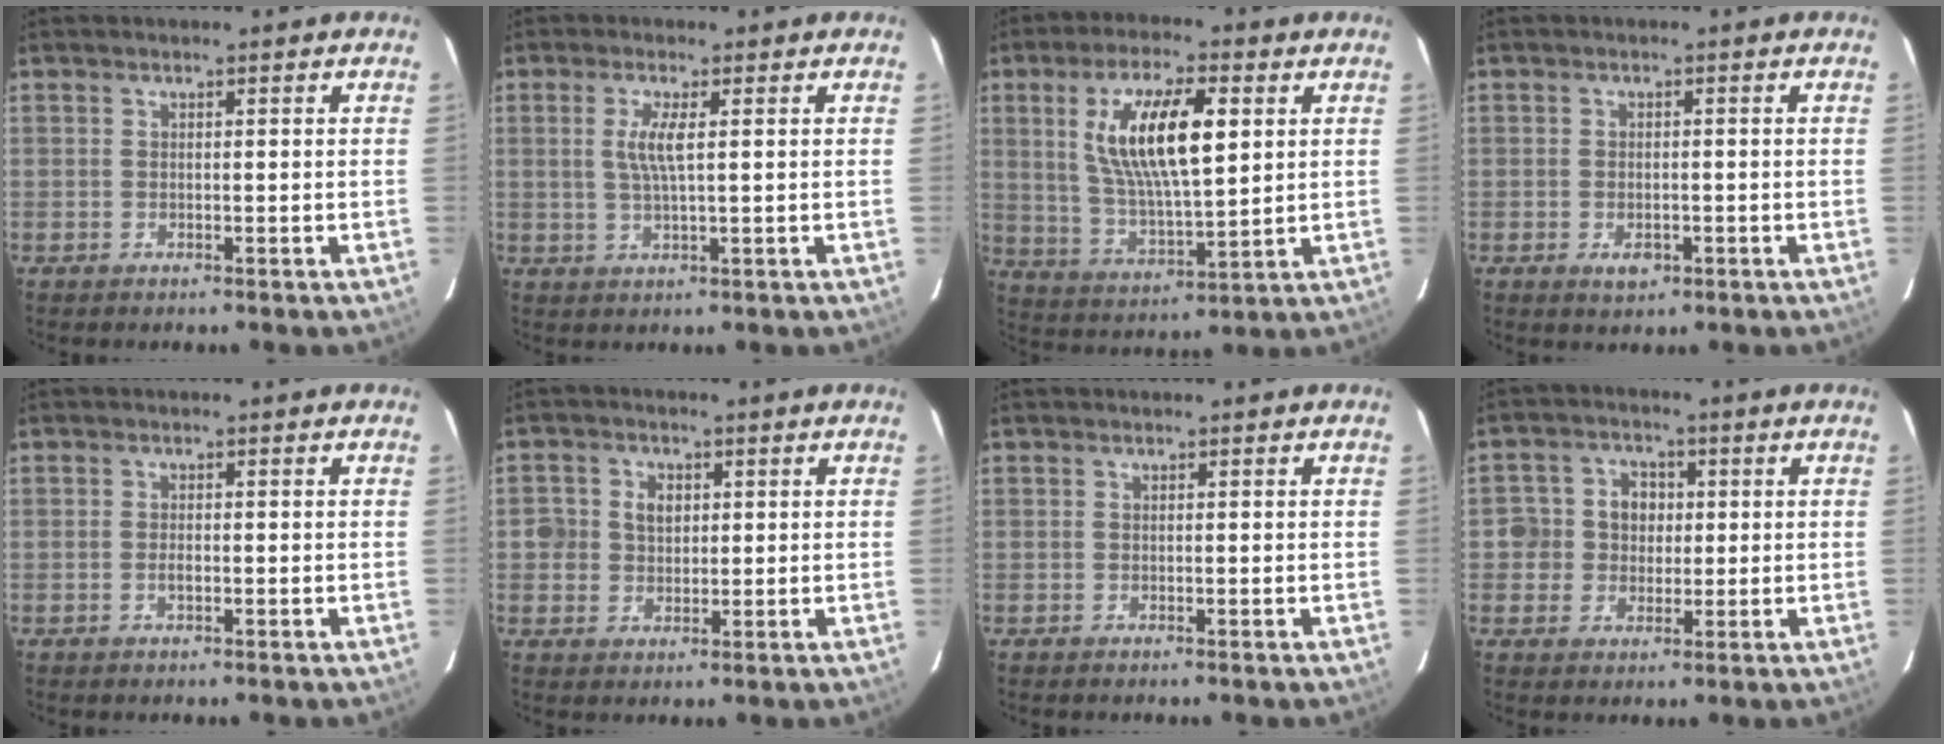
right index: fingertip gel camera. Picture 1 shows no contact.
{"total": 4.0, "force": [0.8, 0.3, 3.9], "torque": [-0.077, -0.003, 0.014]}
{"total": 15.5, "force": [4.3, 5.0, 14.0], "torque": [-0.265, 0.004, 0.087]}
{"total": 2.8, "force": [-1.1, 1.9, 1.8], "torque": [-0.032, -0.004, -0.013]}
{"total": 1.1, "force": [-0.4, 0.6, 0.8], "torque": [-0.015, -0.001, -0.007]}
{"total": 4.9, "force": [0.4, 4.6, 1.5], "torque": [-0.025, 0.016, 0.008]}
{"total": 0.0}
{"total": 6.1, "force": [-0.1, 5.9, 1.4], "torque": [-0.019, 0.021, -0.005]}